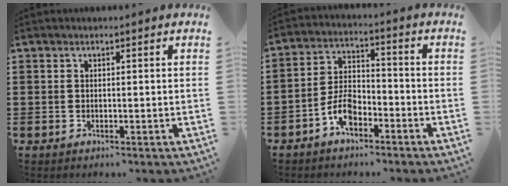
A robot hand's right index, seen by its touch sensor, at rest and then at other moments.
{"total": 6.3, "force": [-3.6, 3.0, 4.2], "torque": [-0.089, 0.008, -0.069]}